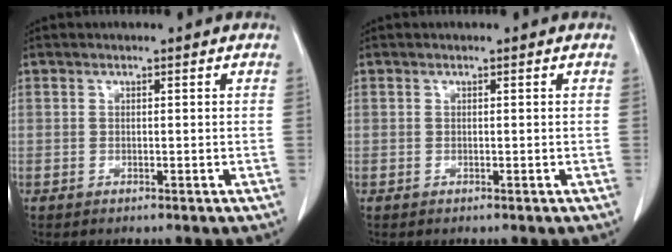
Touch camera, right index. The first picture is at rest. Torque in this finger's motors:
{"motor_torque": [0.00, 0.00, 0.00, 0.00]}